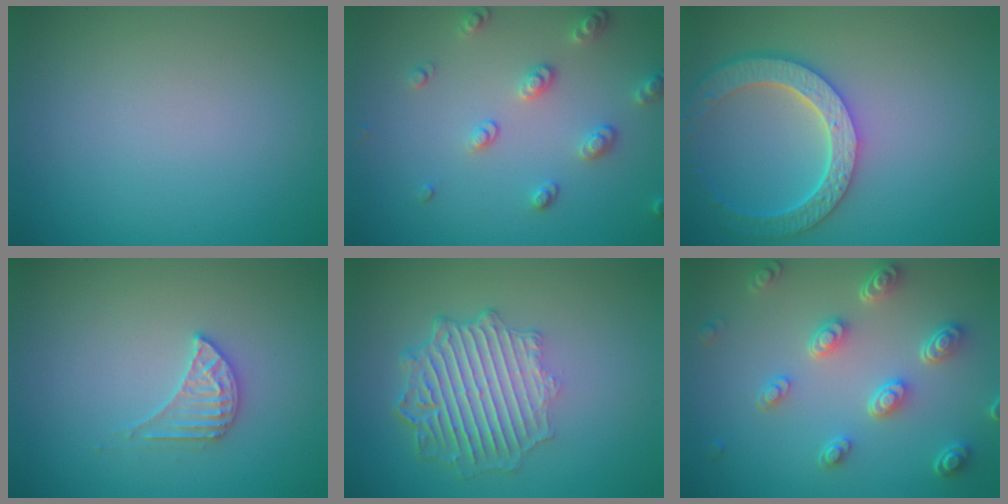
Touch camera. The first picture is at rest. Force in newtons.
{"total": 2.7, "press": 2.7, "slide": 0.5}
{"total": 5.9, "press": 4.7, "slide": 3.6}
{"total": 2.3, "press": 2.3, "slide": 0.3}
{"total": 6.3, "press": 4.7, "slide": 4.2}
{"total": 4.9, "press": 3.8, "slide": 3.1}